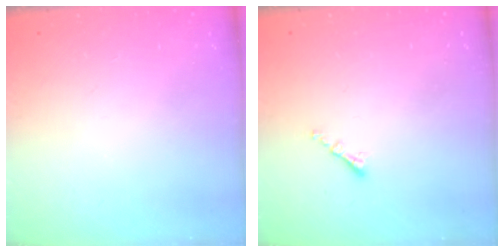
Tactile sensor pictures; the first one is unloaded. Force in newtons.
{"total": 0.8, "press": 0.8, "slide": 0.2}